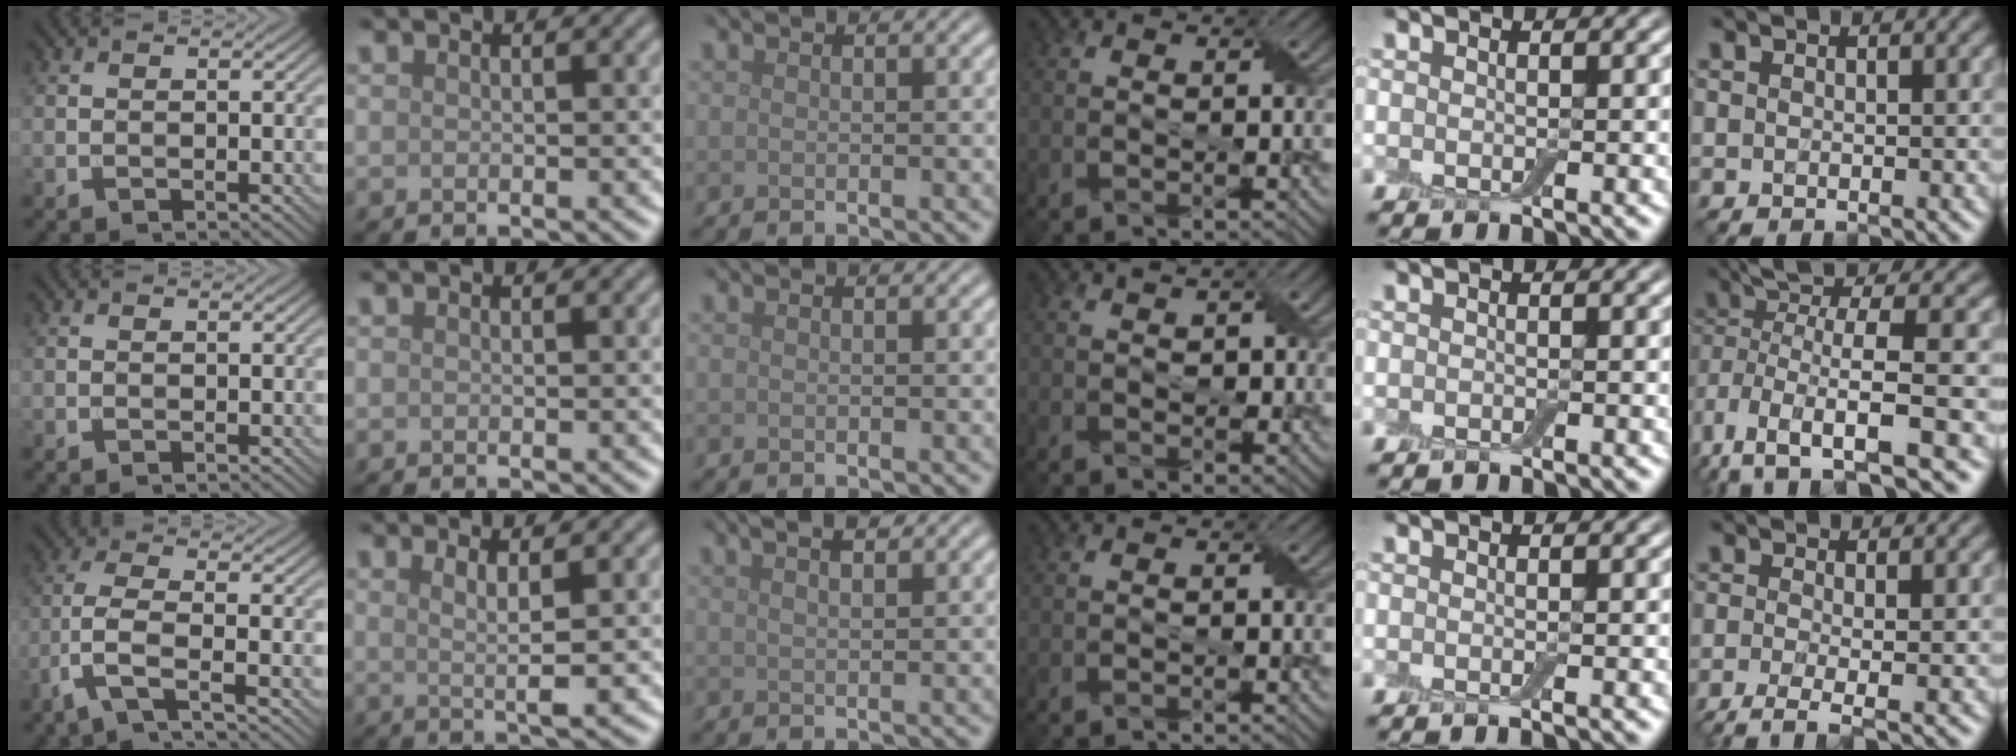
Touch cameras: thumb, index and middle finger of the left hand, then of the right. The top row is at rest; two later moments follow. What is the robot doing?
{"motion": "peel", "object": "bubble wrap"}